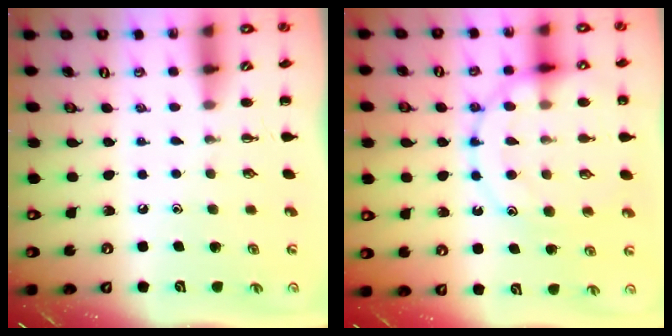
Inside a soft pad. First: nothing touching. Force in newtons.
{"total": 15.7, "press": 15.6, "slide": 1.9}